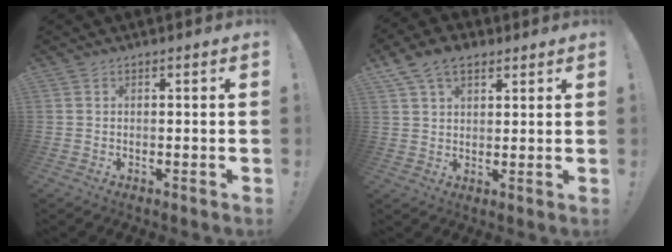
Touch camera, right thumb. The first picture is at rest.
{"total": 8.9, "force": [5.2, 5.3, 4.8], "torque": [-0.082, -0.010, 0.101]}